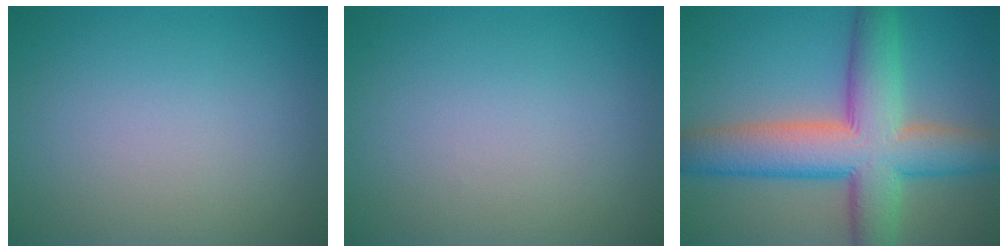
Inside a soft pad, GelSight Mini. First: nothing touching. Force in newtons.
{"total": 0.0}
{"total": 10.4, "press": 10.4, "slide": 0.5}